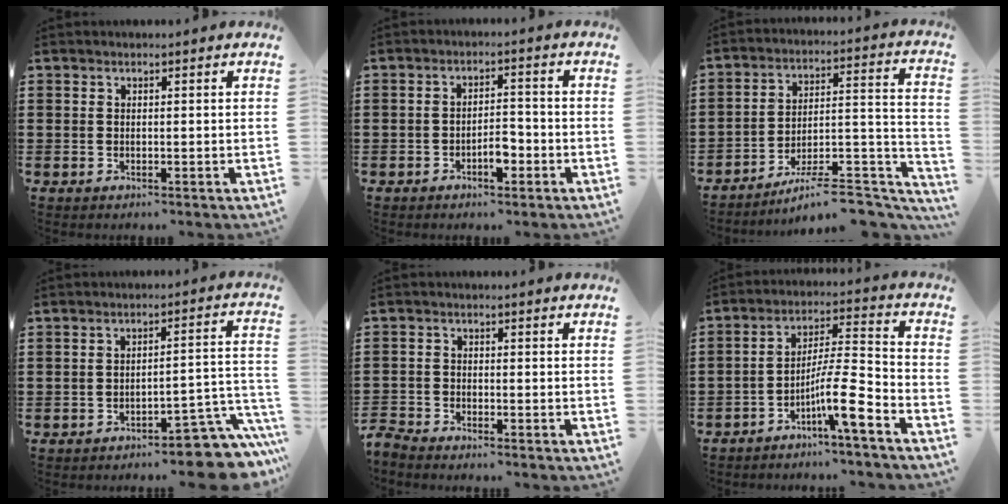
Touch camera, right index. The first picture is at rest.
{"total": 3.7, "force": [-2.1, 1.6, 2.6], "torque": [-0.046, 0.007, -0.039]}
{"total": 9.0, "force": [-7.4, 2.0, 4.7], "torque": [-0.061, 0.017, -0.138]}
{"total": 7.4, "force": [-6.1, 1.2, 4.1], "torque": [-0.049, 0.005, -0.111]}
{"total": 2.4, "force": [-2.4, 0.1, -0.1], "torque": [-0.011, -0.001, -0.056]}
{"total": 9.6, "force": [-5.4, 1.3, 7.9], "torque": [-0.138, 0.001, -0.099]}